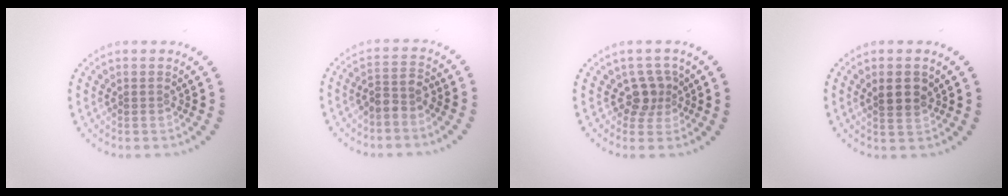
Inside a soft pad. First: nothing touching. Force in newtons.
{"total": 2.2, "press": 1.8, "slide": 1.2}
{"total": 2.4, "press": 1.8, "slide": 1.6}
{"total": 2.6, "press": 2.4, "slide": 1.0}